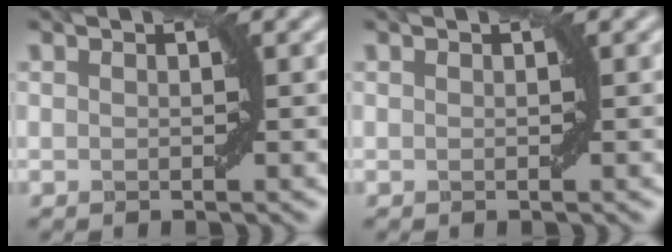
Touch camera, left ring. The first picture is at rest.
{"total": 0.0}